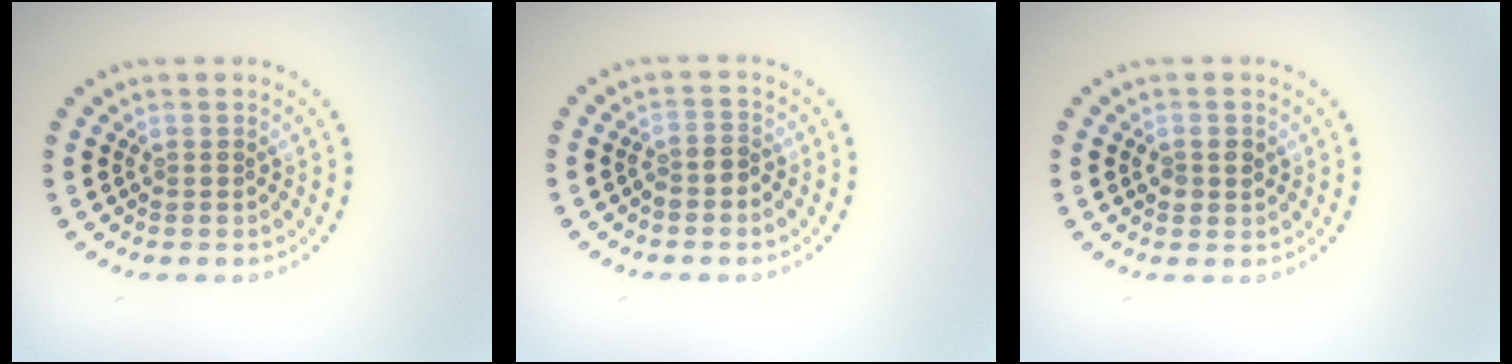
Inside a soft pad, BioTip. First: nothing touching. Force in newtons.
{"total": 1.3, "press": 1.0, "slide": 0.9}
{"total": 1.4, "press": 1.4, "slide": 0.2}